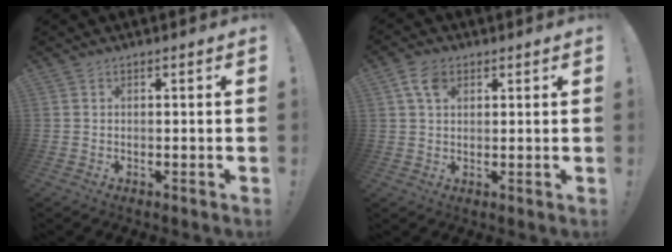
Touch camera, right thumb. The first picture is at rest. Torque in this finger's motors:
{"motor_torque": [0.05, 0.05, 0.20, 0.36, 0.02]}